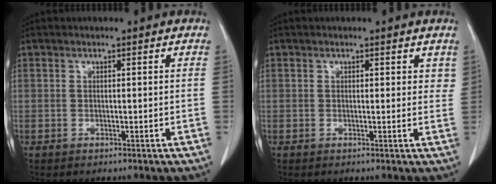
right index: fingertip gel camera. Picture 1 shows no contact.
{"total": 1.9, "force": [1.2, 1.0, 1.0], "torque": [-0.003, -0.004, 0.011]}